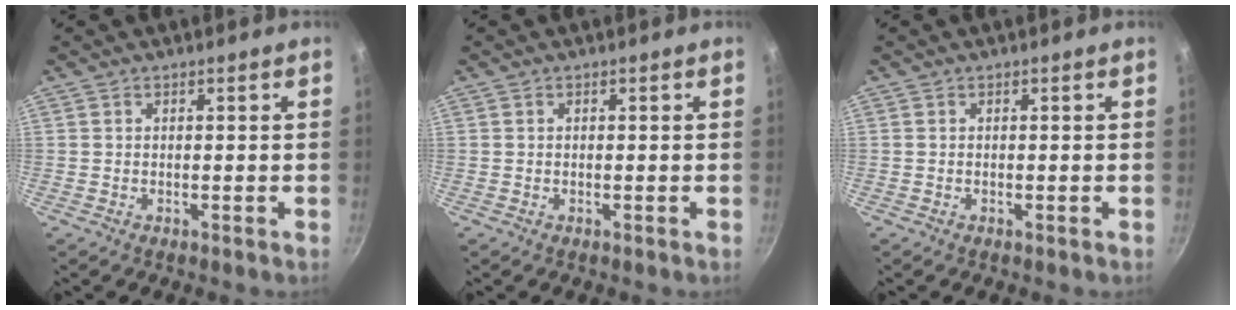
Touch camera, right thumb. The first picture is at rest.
{"total": 0.0}
{"total": 0.0}